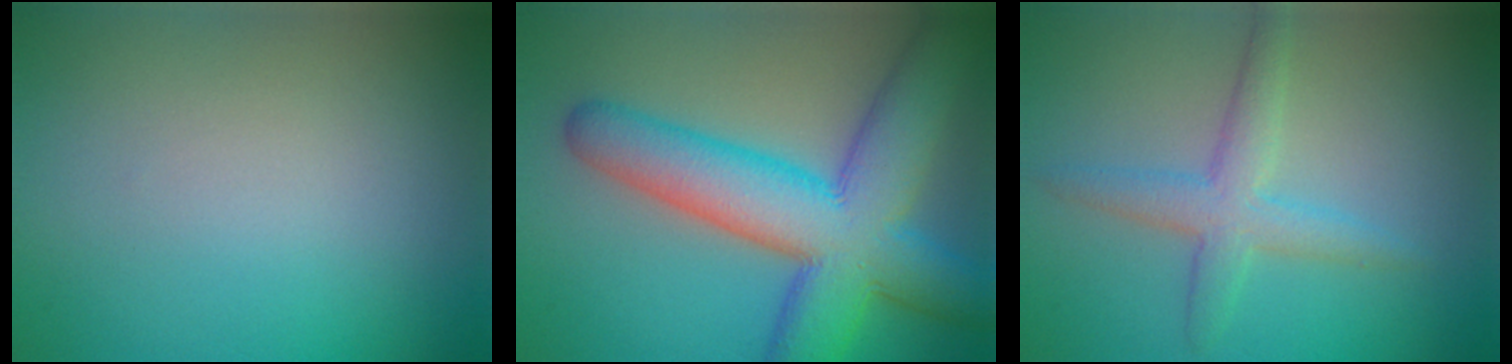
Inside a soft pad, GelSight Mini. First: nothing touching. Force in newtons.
{"total": 11.0, "press": 11.0, "slide": 0.4}
{"total": 3.2, "press": 3.2, "slide": 0.1}